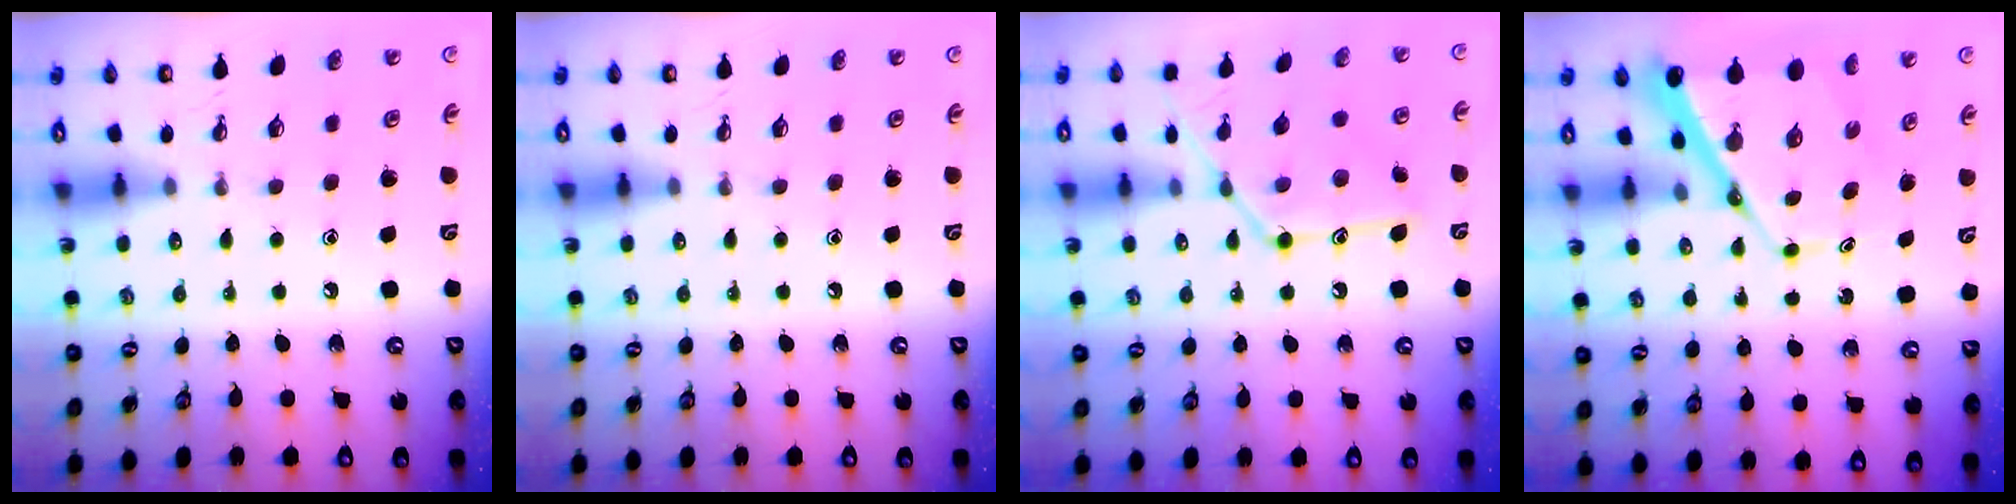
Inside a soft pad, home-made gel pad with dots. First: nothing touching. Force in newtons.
{"total": 0.0}
{"total": 14.2, "press": 14.2, "slide": 0.5}
{"total": 10.1, "press": 10.0, "slide": 0.9}